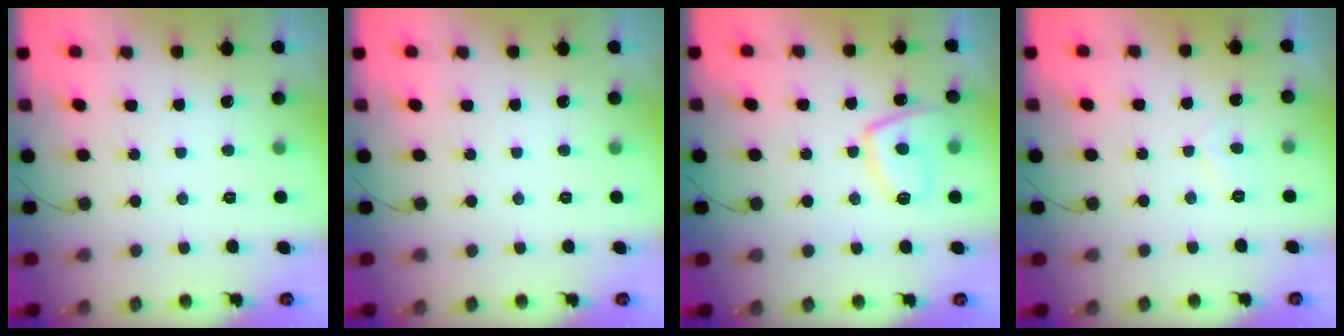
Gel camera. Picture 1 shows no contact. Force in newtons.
{"total": 0.0}
{"total": 9.5, "press": 9.4, "slide": 1.1}
{"total": 2.0, "press": 1.9, "slide": 0.4}